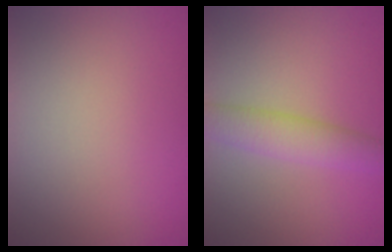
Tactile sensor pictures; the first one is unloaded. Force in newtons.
{"total": 3.7, "press": 3.7, "slide": 0.1}